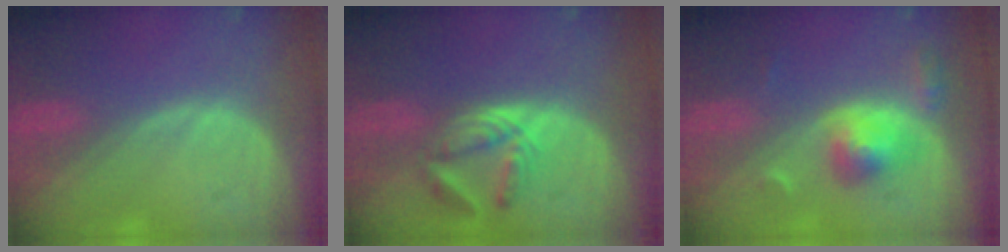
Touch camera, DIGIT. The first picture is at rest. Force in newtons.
{"total": 5.7, "press": 5.3, "slide": 2.3}
{"total": 5.2, "press": 4.9, "slide": 1.8}